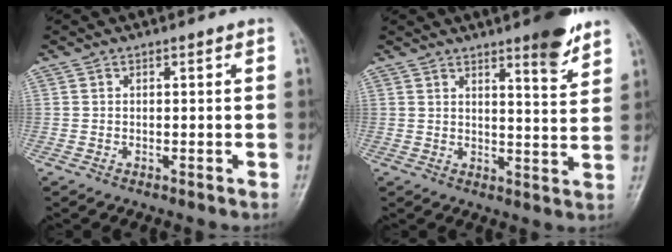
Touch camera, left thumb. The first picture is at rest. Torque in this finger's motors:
{"motor_torque": [1.02, 0.30, 0.80, -0.66, 0.27]}